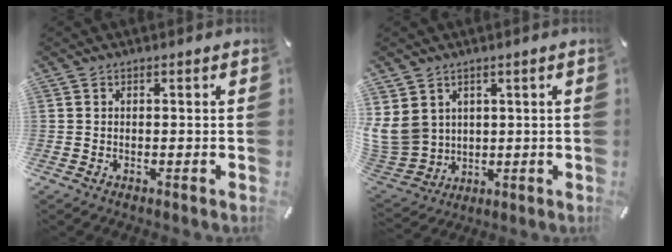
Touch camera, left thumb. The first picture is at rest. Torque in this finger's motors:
{"motor_torque": [0.67, 0.65, 2.12, -0.66, 0.26]}